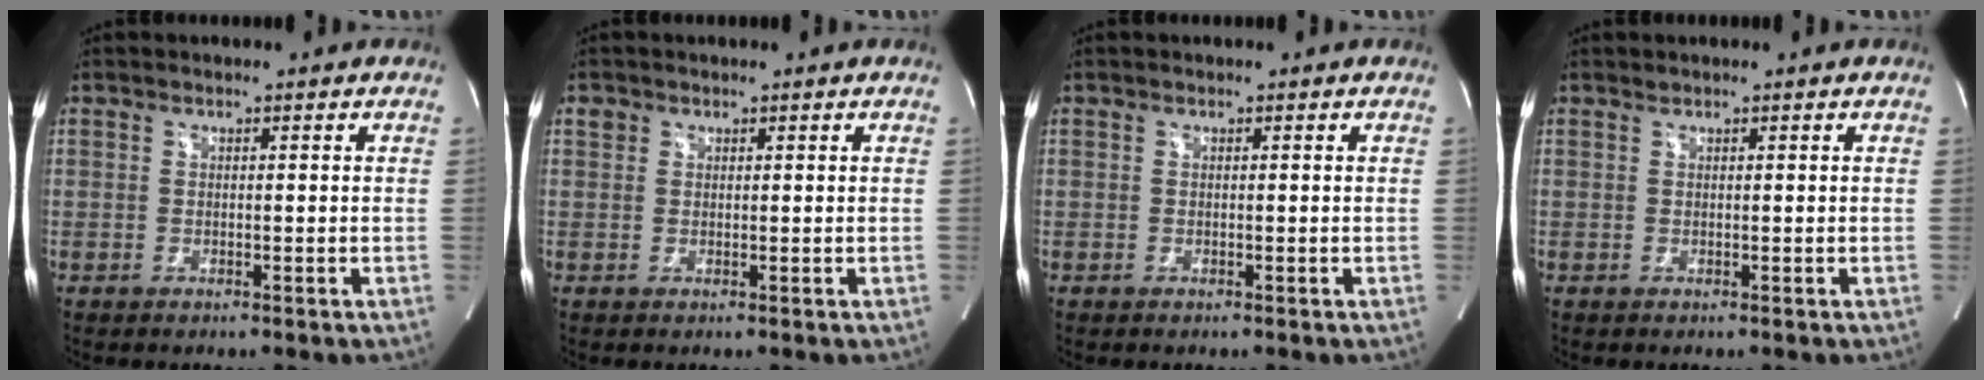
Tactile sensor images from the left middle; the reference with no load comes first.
{"total": 1.2, "force": [0.7, 1.0, 0.1], "torque": [0.005, 0.006, 0.009]}
{"total": 0.0}
{"total": 0.0}